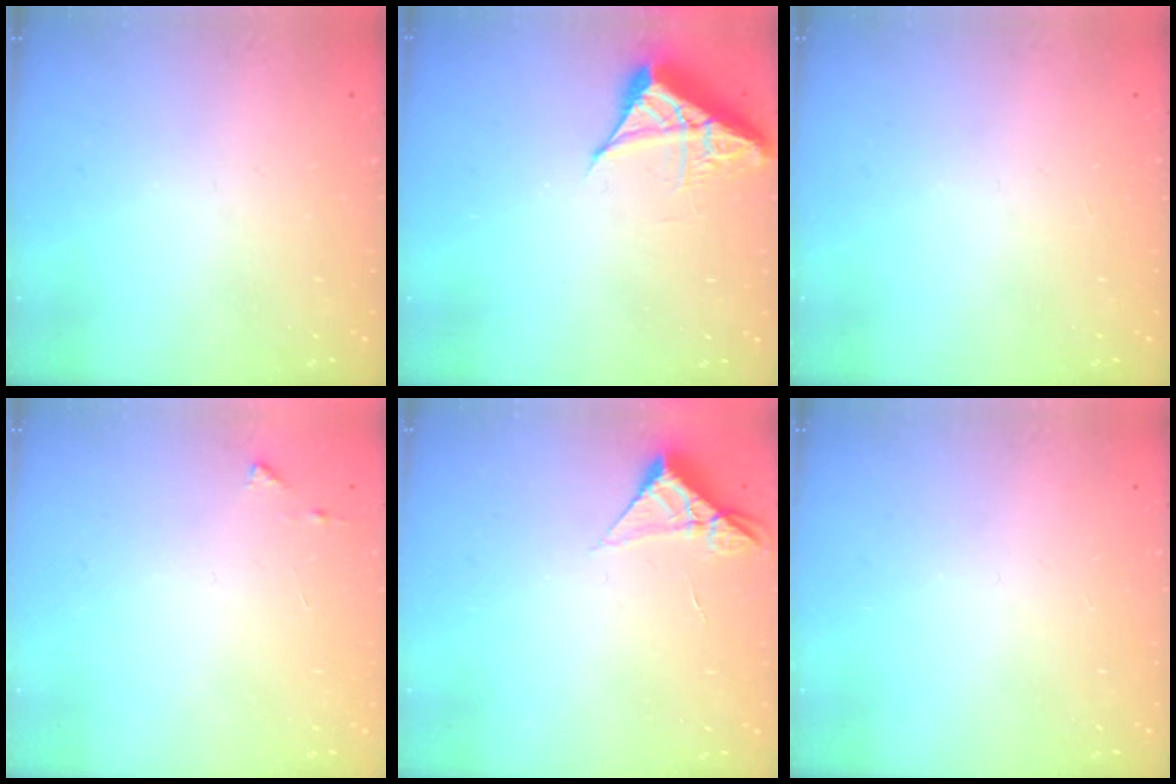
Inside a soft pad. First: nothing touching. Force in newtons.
{"total": 6.9, "press": 6.8, "slide": 0.6}
{"total": 0.0}
{"total": 4.1, "press": 4.1, "slide": 0.5}
{"total": 5.2, "press": 5.2, "slide": 0.3}
{"total": 0.0}